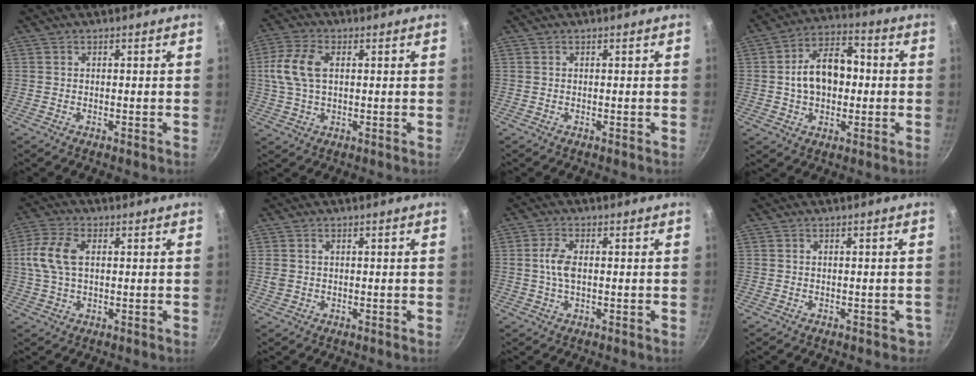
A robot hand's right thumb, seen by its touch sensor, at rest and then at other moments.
{"total": 8.8, "force": [1.5, 5.2, 7.0], "torque": [-0.146, 0.014, 0.023]}
{"total": 0.0}
{"total": 12.9, "force": [0.1, 8.8, 9.5], "torque": [-0.124, 0.030, -0.009]}
{"total": 8.6, "force": [1.3, 5.0, 6.8], "torque": [-0.143, 0.016, 0.018]}
{"total": 2.2, "force": [0.4, 1.8, 1.3], "torque": [-0.021, 0.002, 0.011]}
{"total": 4.5, "force": [0.2, 2.3, 3.8], "torque": [-0.079, 0.007, -0.001]}
{"total": 1.7, "force": [-0.9, 1.2, 0.8], "torque": [0.004, 0.018, 0.004]}